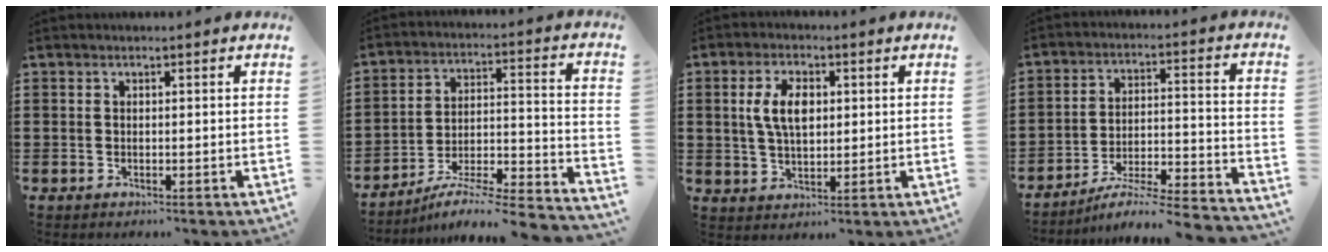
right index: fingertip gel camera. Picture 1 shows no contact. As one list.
[{"total": 5.7, "force": [-5.0, 0.1, 2.7], "torque": [-0.042, -0.012, -0.101]}, {"total": 6.2, "force": [1.2, 3.3, 5.1], "torque": [-0.115, 0.011, 0.017]}, {"total": 5.4, "force": [-4.9, -0.1, 2.3], "torque": [-0.036, -0.013, -0.098]}]